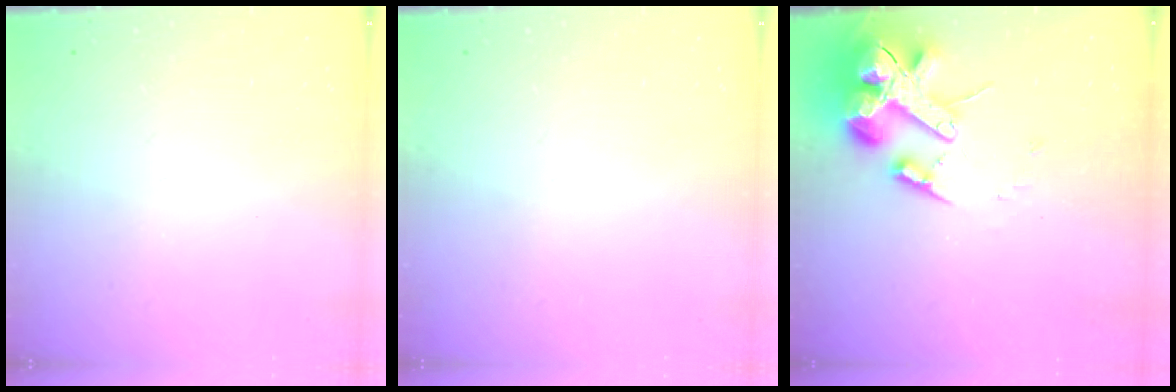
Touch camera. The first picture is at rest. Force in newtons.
{"total": 0.0}
{"total": 16.4, "press": 16.2, "slide": 2.5}